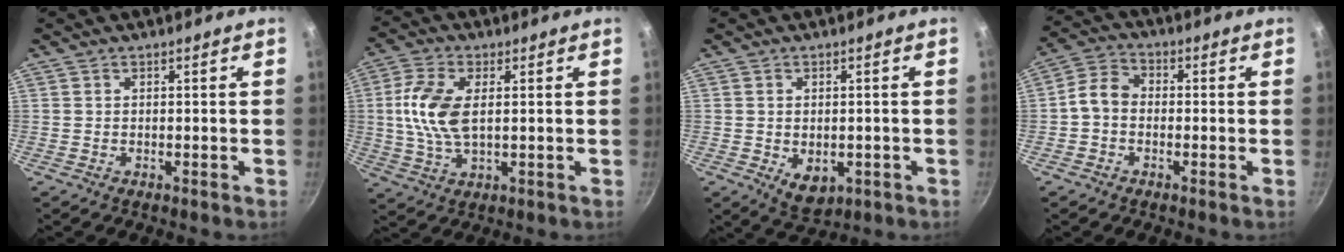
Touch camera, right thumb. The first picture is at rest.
{"total": 10.6, "force": [1.3, 5.4, 9.0], "torque": [-0.201, 0.000, 0.025]}
{"total": 5.3, "force": [-1.4, 3.5, 3.8], "torque": [-0.047, -0.001, -0.007]}
{"total": 6.1, "force": [-0.9, 4.7, 3.8], "torque": [-0.061, 0.022, -0.032]}